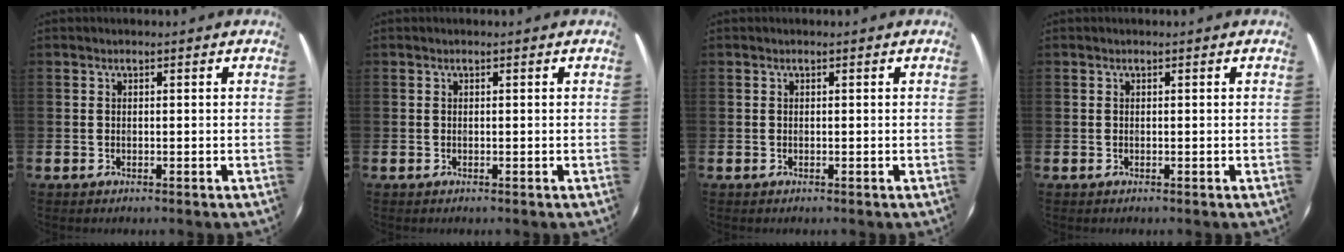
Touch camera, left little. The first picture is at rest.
{"total": 0.0}
{"total": 0.0}
{"total": 0.0}